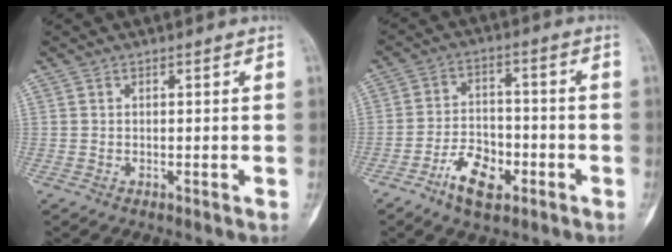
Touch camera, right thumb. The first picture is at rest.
{"total": 8.8, "force": [-4.5, 4.9, 5.7], "torque": [-0.083, 0.026, -0.080]}